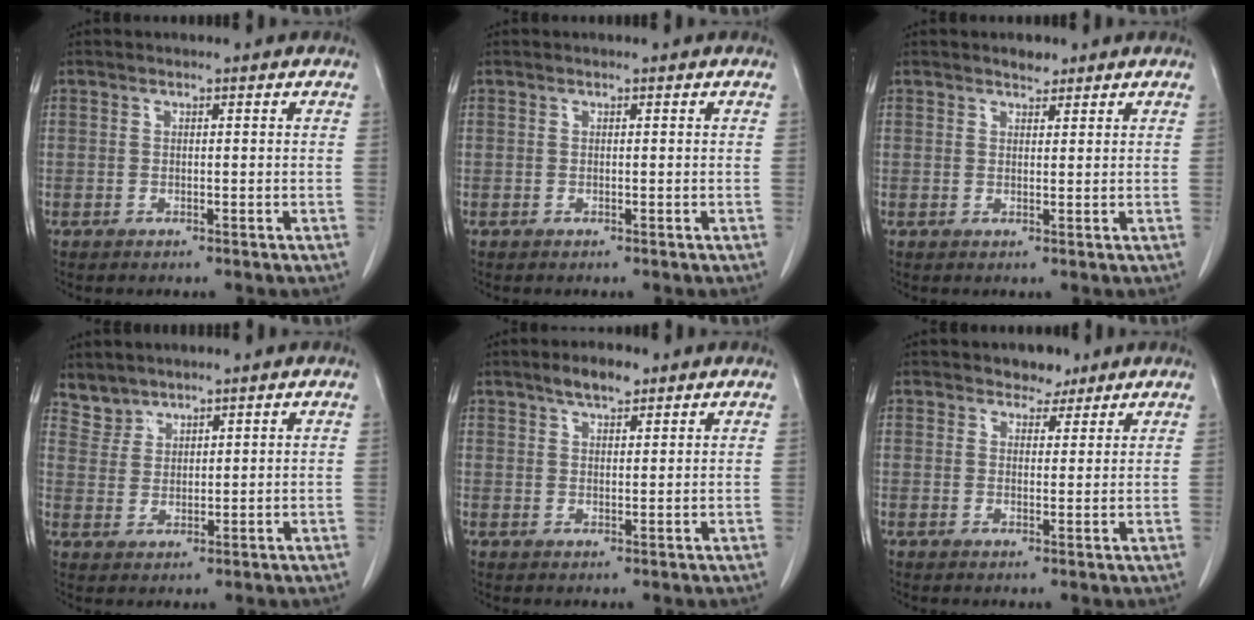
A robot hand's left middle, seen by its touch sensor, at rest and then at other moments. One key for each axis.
{"total": 0.0}
{"total": 1.6, "fx": 1.4, "fy": 0.7, "fz": 0.5, "tx": -0.012, "ty": -0.002, "tz": 0.022}
{"total": 3.3, "fx": 3.0, "fy": 1.3, "fz": -0.5, "tx": 0.015, "ty": 0.007, "tz": 0.063}
{"total": 3.8, "fx": 2.9, "fy": 1.1, "fz": 2.2, "tx": -0.045, "ty": 0.004, "tz": 0.050}
{"total": 3.2, "fx": 2.6, "fy": 1.7, "fz": 0.6, "tx": -0.006, "ty": 0.000, "tz": 0.040}